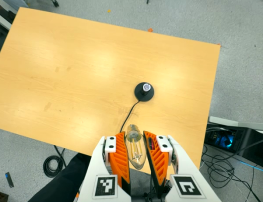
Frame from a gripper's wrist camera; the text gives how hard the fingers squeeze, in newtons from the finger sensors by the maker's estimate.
{"total": 19.8, "left": 21.2, "right": 18.5}